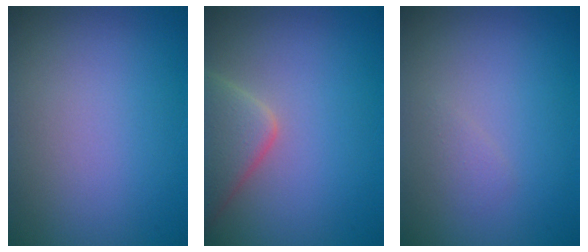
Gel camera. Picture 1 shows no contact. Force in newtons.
{"total": 4.3, "press": 4.3, "slide": 0.2}
{"total": 0.8, "press": 0.8, "slide": 0.1}